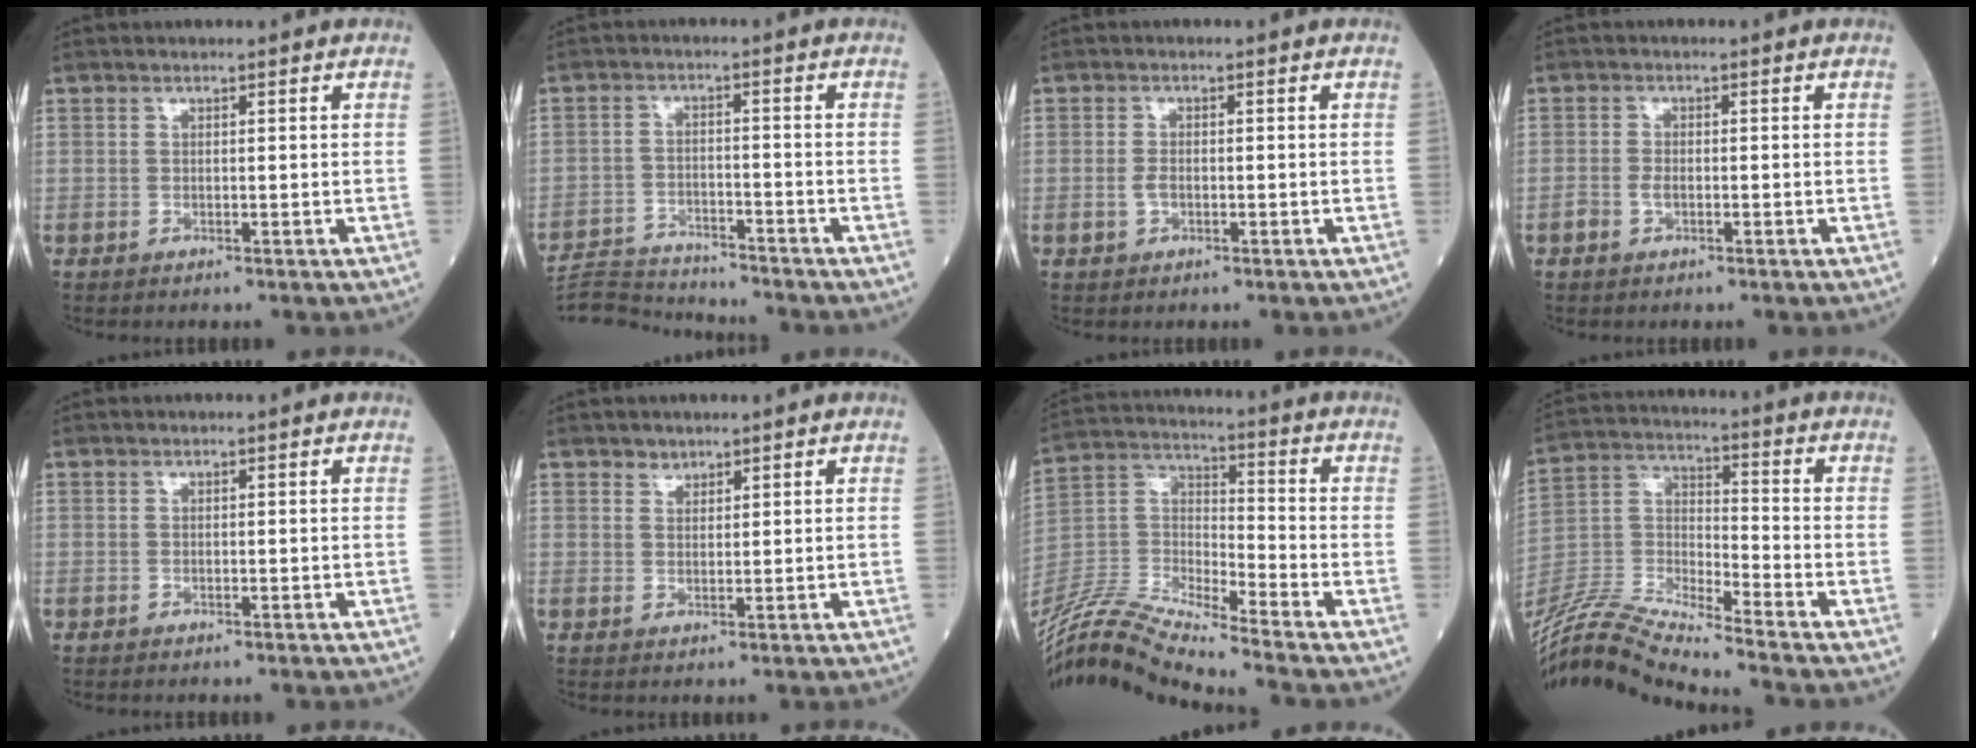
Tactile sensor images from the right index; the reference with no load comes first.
{"total": 8.8, "force": [-8.8, -0.2, 0.5], "torque": [-0.011, 0.000, -0.153]}
{"total": 1.6, "force": [-0.5, 1.0, 1.2], "torque": [-0.026, 0.001, -0.008]}
{"total": 1.5, "force": [-0.6, 0.9, 1.1], "torque": [-0.022, 0.003, -0.012]}
{"total": 0.0}
{"total": 1.3, "force": [1.3, 0.3, 0.0], "torque": [0.005, -0.006, 0.018]}
{"total": 14.9, "force": [-13.9, -1.4, 5.1], "torque": [-0.112, 0.016, -0.271]}
{"total": 14.2, "force": [-13.5, -1.6, 4.1], "torque": [-0.091, 0.014, -0.263]}